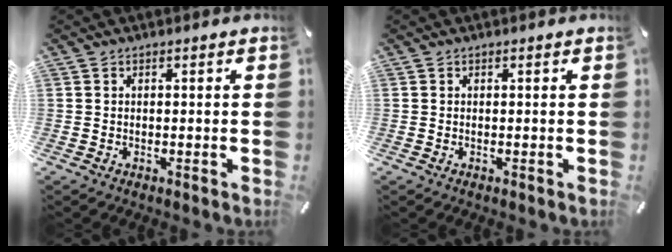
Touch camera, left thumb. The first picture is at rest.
{"total": 0.0}